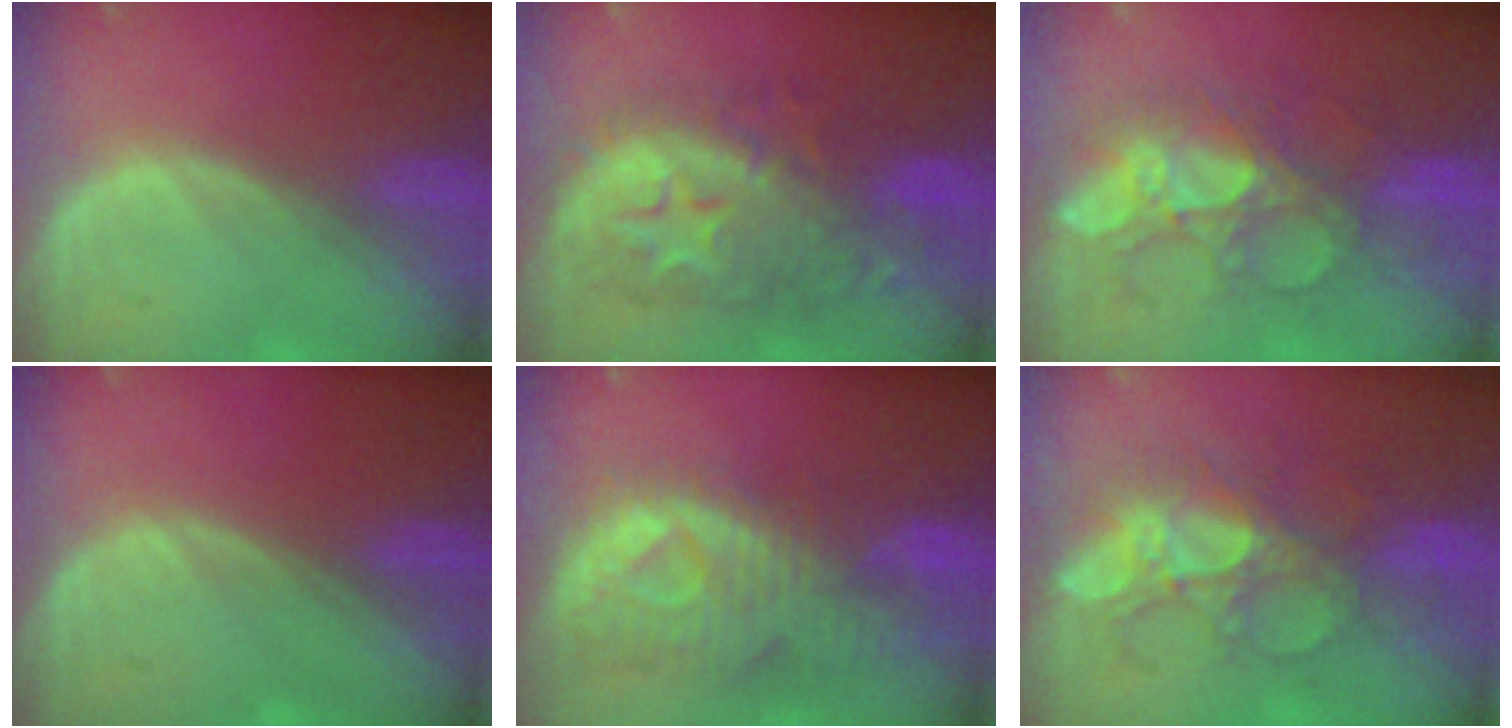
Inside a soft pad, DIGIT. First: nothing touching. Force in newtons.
{"total": 10.3, "press": 10.2, "slide": 0.7}
{"total": 8.9, "press": 8.8, "slide": 1.4}
{"total": 0.0}
{"total": 10.9, "press": 9.6, "slide": 5.2}
{"total": 8.7, "press": 8.4, "slide": 2.4}